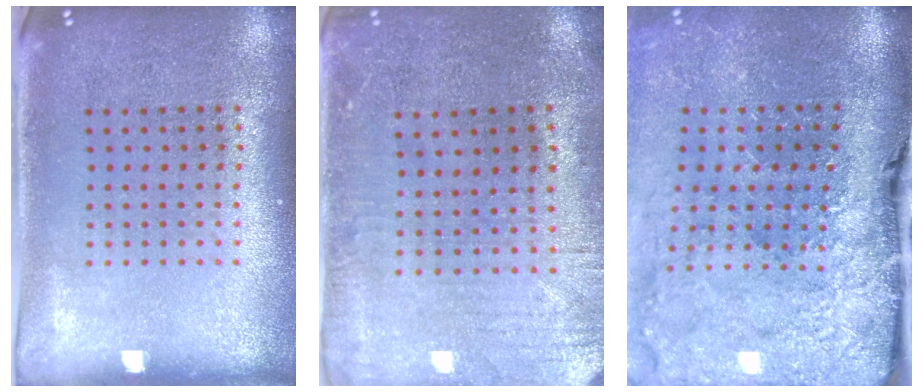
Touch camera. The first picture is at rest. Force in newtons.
{"total": 0.6, "press": 0.4, "slide": 0.4}
{"total": 4.5, "press": 3.5, "slide": 2.8}